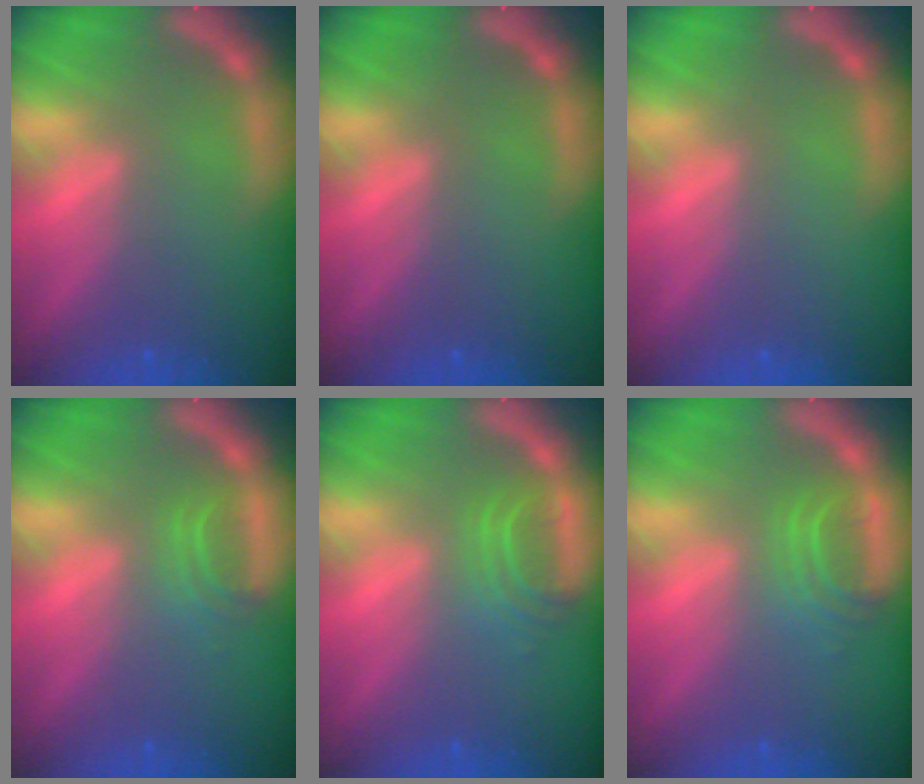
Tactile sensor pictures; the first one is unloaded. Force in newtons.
{"total": 0.0}
{"total": 0.0}
{"total": 1.9}
{"total": 2.9}
{"total": 2.9}